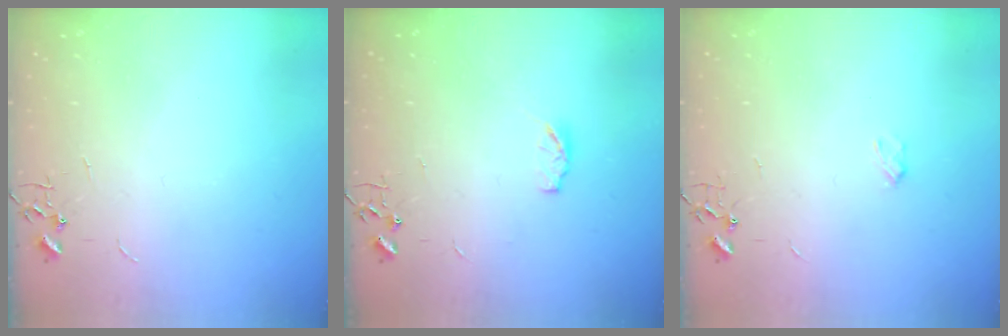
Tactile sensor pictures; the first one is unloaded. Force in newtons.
{"total": 4.5, "press": 4.4, "slide": 0.5}
{"total": 2.5, "press": 2.4, "slide": 0.4}